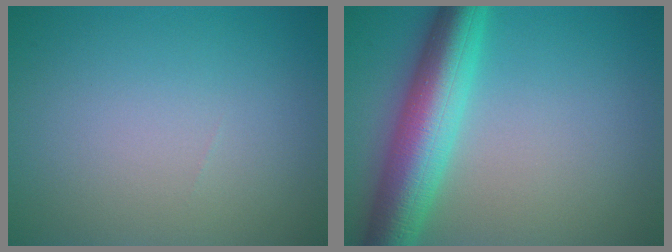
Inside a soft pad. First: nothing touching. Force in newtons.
{"total": 8.0, "press": 7.9, "slide": 0.2}